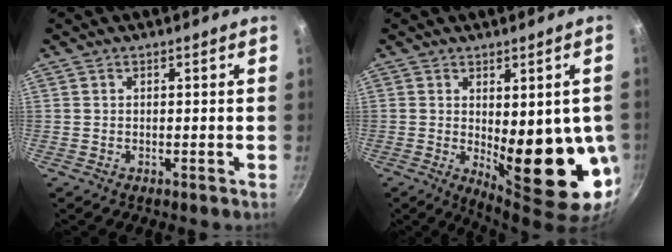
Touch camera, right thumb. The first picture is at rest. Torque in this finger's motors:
{"motor_torque": [-0.40, 1.80, 2.02, -0.16, 0.18]}